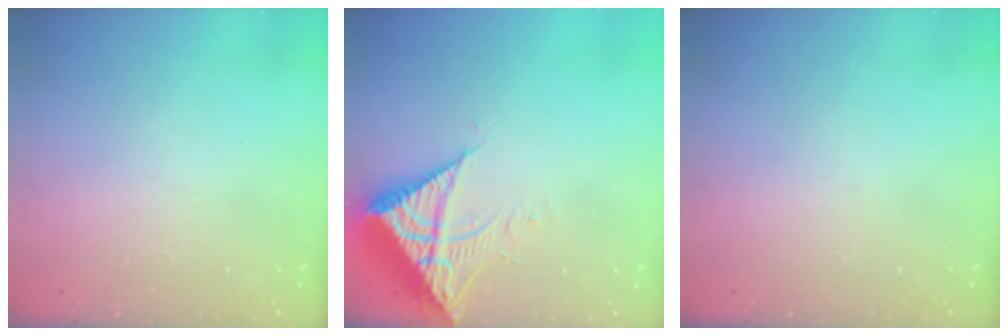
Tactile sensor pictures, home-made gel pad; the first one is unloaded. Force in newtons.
{"total": 9.4, "press": 9.4, "slide": 1.0}
{"total": 0.0}